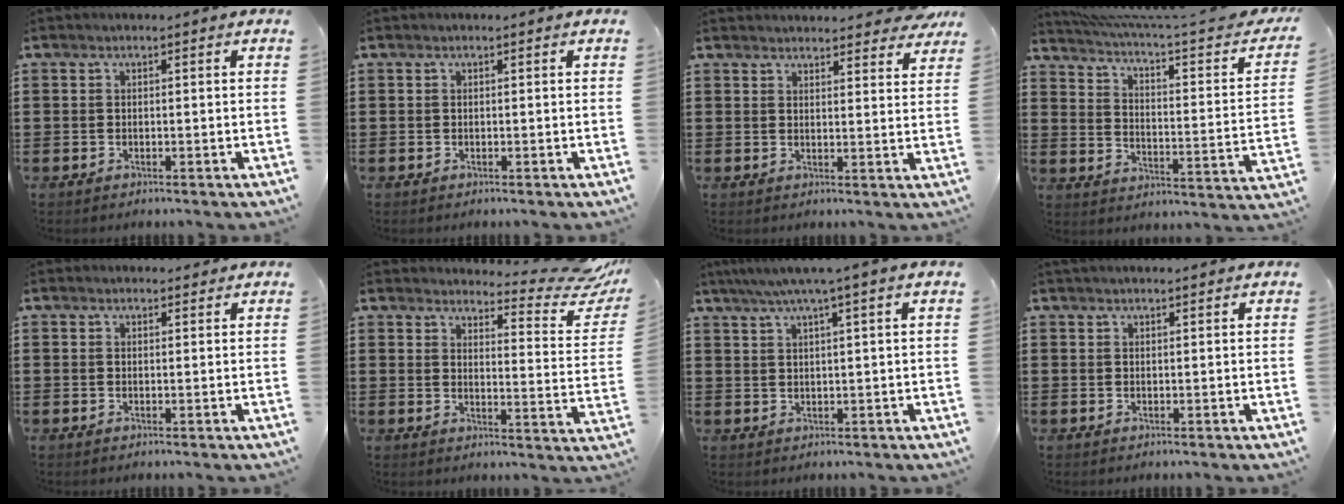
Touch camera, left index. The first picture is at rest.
{"total": 0.0}
{"total": 3.9, "force": [3.7, 0.5, 0.8], "torque": [-0.012, -0.014, 0.067]}
{"total": 3.9, "force": [2.9, 0.1, 2.5], "torque": [-0.058, -0.036, 0.040]}
{"total": 1.0, "force": [0.9, 0.4, 0.1], "torque": [0.004, 0.000, 0.015]}
{"total": 5.4, "force": [4.9, 0.6, 2.2], "torque": [-0.035, -0.047, 0.077]}
{"total": 3.8, "force": [2.4, -0.6, 2.9], "torque": [-0.062, -0.002, 0.039]}
{"total": 1.1, "force": [1.0, 0.2, 0.2], "torque": [-0.006, 0.001, 0.020]}